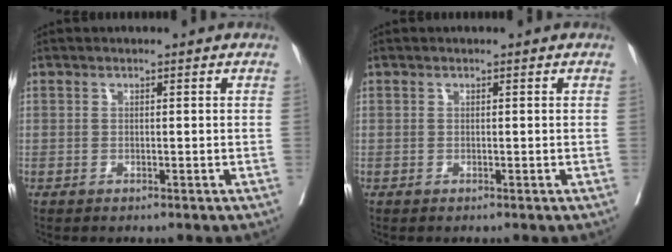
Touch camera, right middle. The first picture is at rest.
{"total": 0.0}